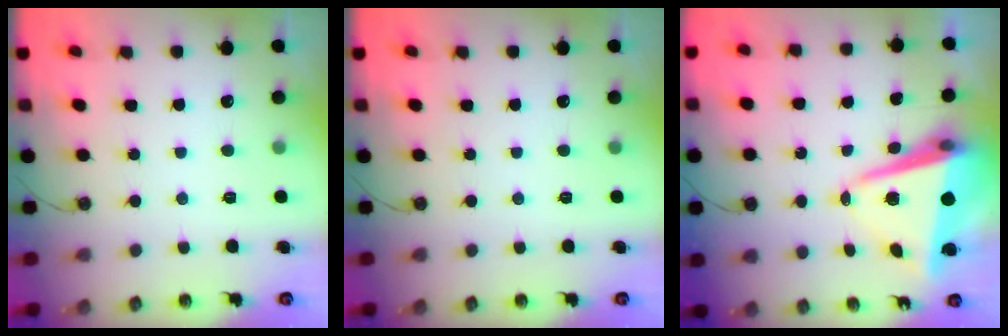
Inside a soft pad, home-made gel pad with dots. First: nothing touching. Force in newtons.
{"total": 0.0}
{"total": 10.7, "press": 10.7, "slide": 0.9}